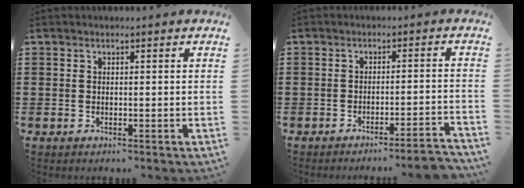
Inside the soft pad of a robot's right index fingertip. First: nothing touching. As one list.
[{"total": 3.2, "force": [-2.9, -0.4, 1.3], "torque": [-0.023, -0.008, -0.060]}]